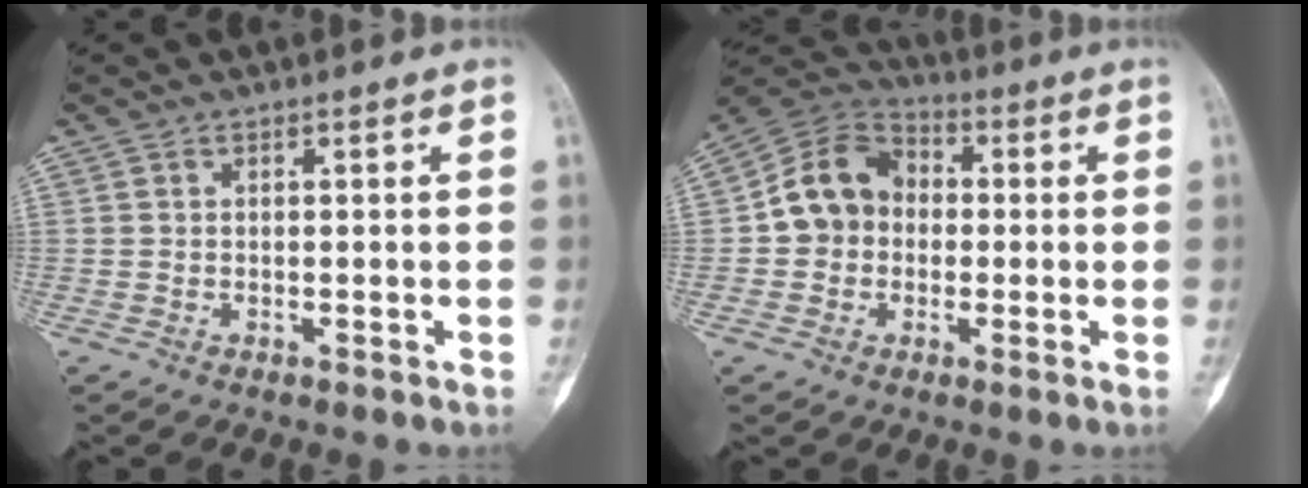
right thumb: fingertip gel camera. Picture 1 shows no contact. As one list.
[{"total": 11.4, "force": [-0.2, 9.7, 6.0], "torque": [-0.087, 0.034, -0.018]}]